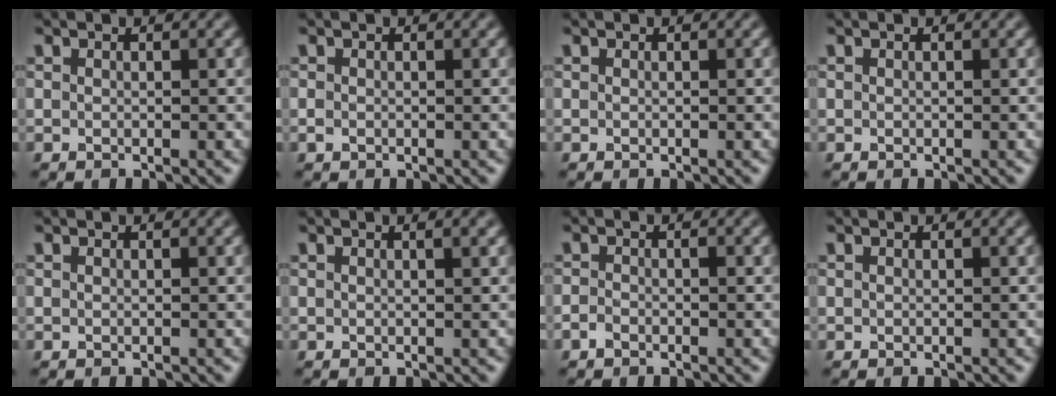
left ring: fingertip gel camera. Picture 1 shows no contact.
{"total": 0.6, "force": [-0.3, 0.5, 0.3], "torque": [-0.006, -0.006, -0.003]}
{"total": 0.0}
{"total": 0.0}
{"total": 0.0}
{"total": 1.2, "force": [0.5, 0.4, 1.0], "torque": [-0.011, 0.003, 0.006]}
{"total": 1.1, "force": [-0.8, 0.4, 0.5], "torque": [-0.011, 0.000, -0.016]}
{"total": 0.0}